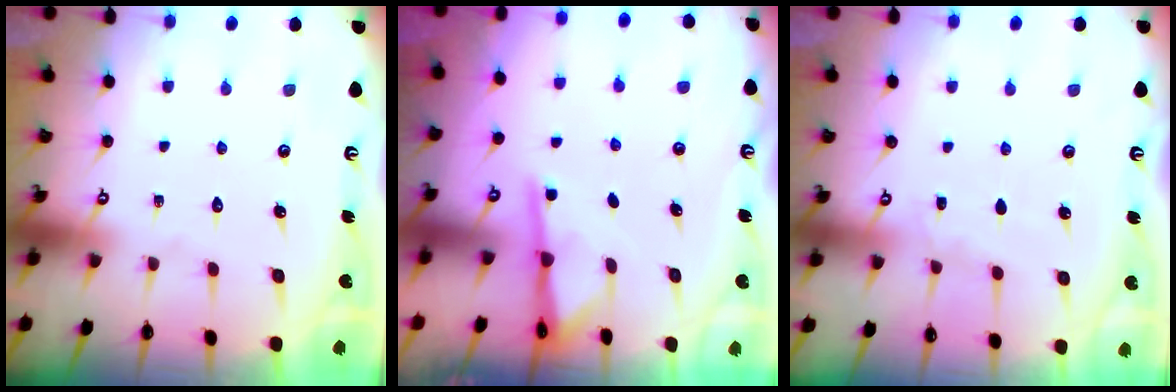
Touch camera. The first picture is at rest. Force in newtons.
{"total": 2.6, "press": 2.6, "slide": 0.4}
{"total": 3.6, "press": 3.5, "slide": 0.5}